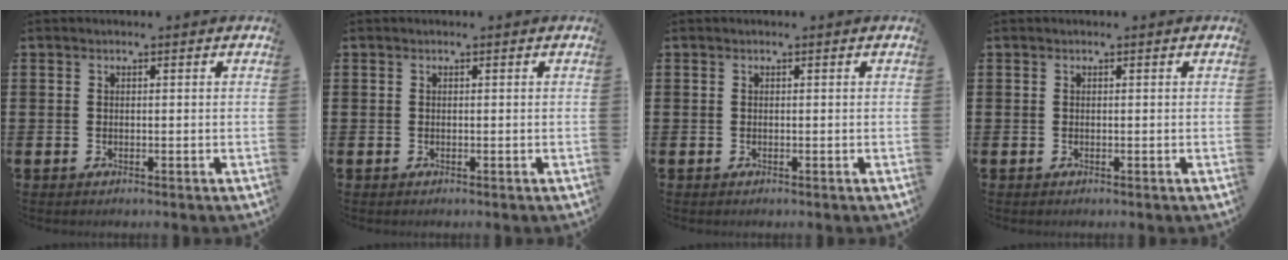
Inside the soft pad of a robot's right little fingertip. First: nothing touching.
{"total": 0.0}
{"total": 0.0}
{"total": 0.0}